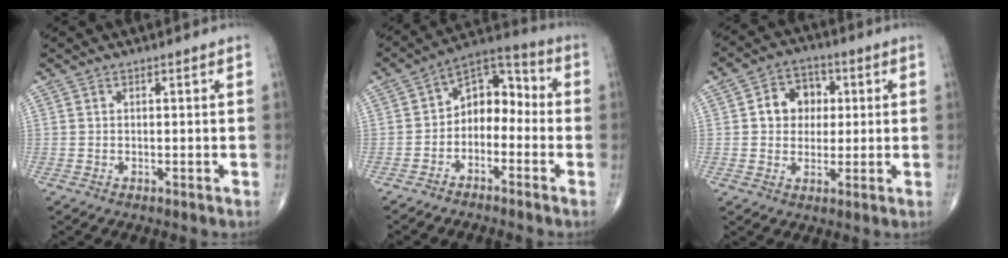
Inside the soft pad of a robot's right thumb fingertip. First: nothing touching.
{"total": 9.3, "force": [-2.2, 6.5, 6.3], "torque": [-0.063, 0.055, -0.055]}
{"total": 8.3, "force": [1.4, 6.8, 4.5], "torque": [-0.028, 0.009, 0.016]}